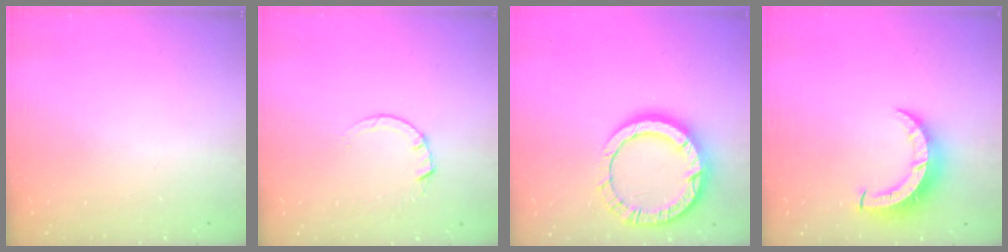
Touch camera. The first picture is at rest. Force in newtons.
{"total": 3.5, "press": 3.5, "slide": 0.4}
{"total": 14.0, "press": 14.0, "slide": 1.3}
{"total": 8.7, "press": 8.7, "slide": 0.9}